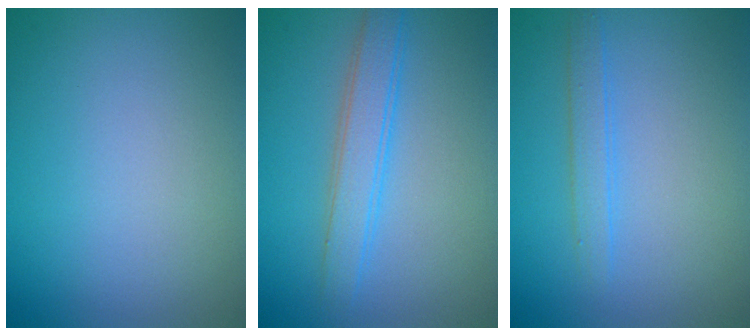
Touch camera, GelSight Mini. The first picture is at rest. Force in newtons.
{"total": 3.1, "press": 3.1, "slide": 0.0}
{"total": 1.6, "press": 1.6, "slide": 0.0}